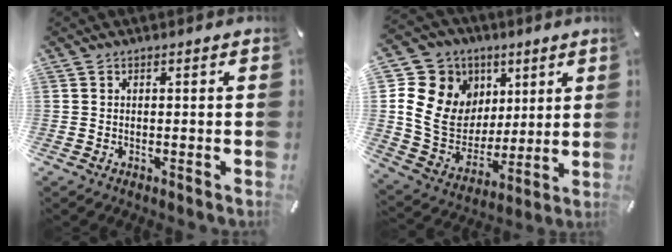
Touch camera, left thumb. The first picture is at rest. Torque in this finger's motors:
{"motor_torque": [2.15, 2.18, 1.40, -1.36, 0.19]}